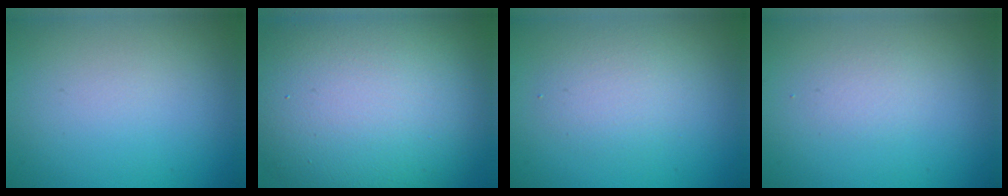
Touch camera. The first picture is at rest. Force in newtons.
{"total": 16.5, "press": 16.5, "slide": 0.9}
{"total": 2.4, "press": 2.4, "slide": 0.2}
{"total": 1.1, "press": 1.1, "slide": 0.1}